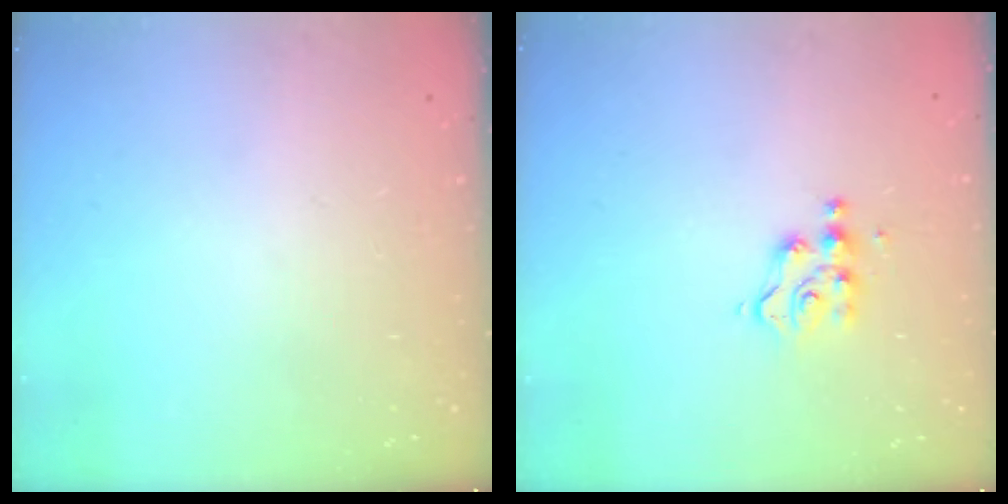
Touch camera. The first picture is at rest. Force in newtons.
{"total": 4.1, "press": 4.1, "slide": 0.1}